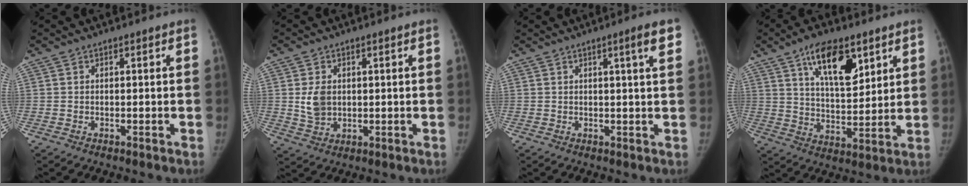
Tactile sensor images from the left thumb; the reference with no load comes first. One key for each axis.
{"total": 5.1, "fx": 0.6, "fy": 3.9, "fz": 3.3, "tx": -0.043, "ty": -0.012, "tz": 0.022}
{"total": 4.1, "fx": 2.0, "fy": -0.2, "fz": 3.6, "tx": -0.047, "ty": -0.009, "tz": 0.027}
{"total": 13.6, "fx": 7.3, "fy": 6.1, "fz": 9.6, "tx": -0.123, "ty": -0.041, "tz": 0.127}